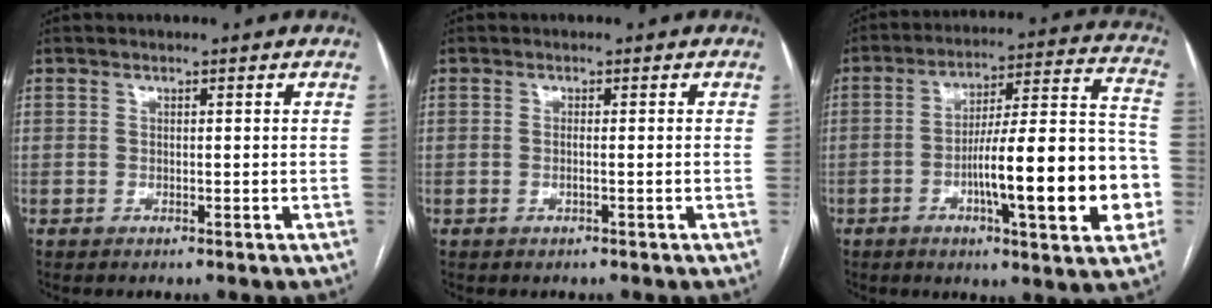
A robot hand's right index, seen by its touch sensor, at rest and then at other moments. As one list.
[{"total": 1.1, "force": [-0.2, 0.0, 1.0], "torque": [-0.019, 0.000, 0.000]}, {"total": 20.2, "force": [-5.3, 2.9, 19.3], "torque": [-0.246, 0.025, -0.072]}]